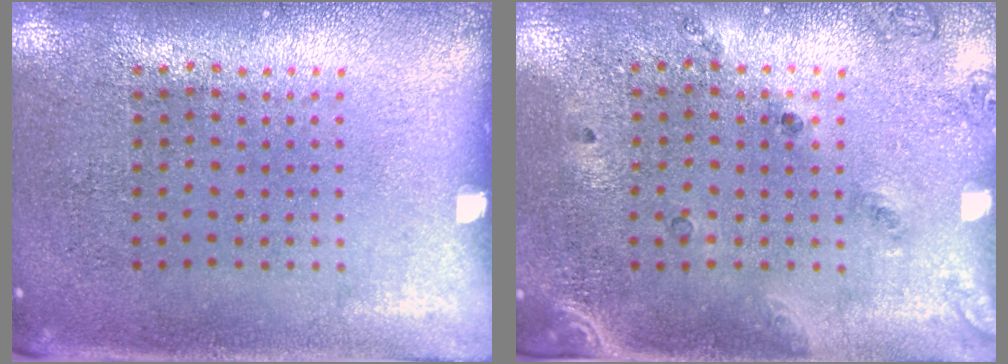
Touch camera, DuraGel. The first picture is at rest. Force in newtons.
{"total": 1.6, "press": 1.1, "slide": 1.1}